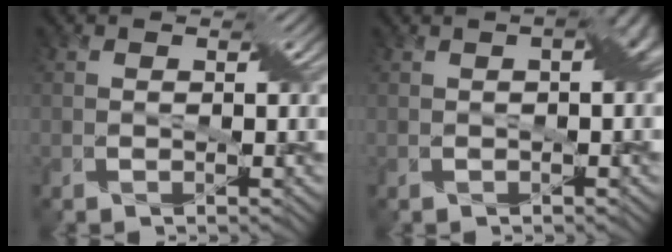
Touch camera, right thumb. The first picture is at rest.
{"total": 2.8, "force": [0.2, 0.7, 2.7], "torque": [-0.035, 0.012, 0.004]}